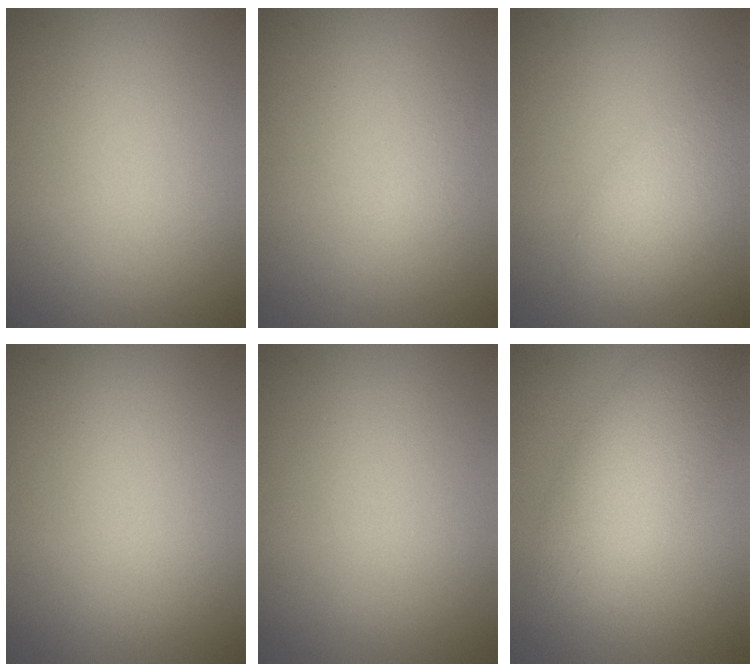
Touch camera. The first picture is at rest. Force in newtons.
{"total": 1.1, "press": 1.1, "slide": 0.0}
{"total": 4.5, "press": 4.5, "slide": 0.3}
{"total": 0.0}
{"total": 0.0}
{"total": 5.4, "press": 5.4, "slide": 0.1}